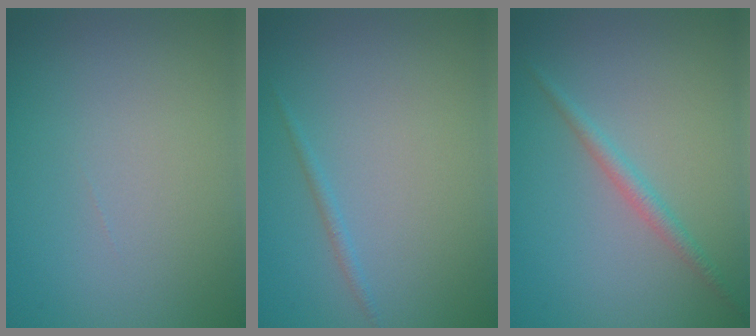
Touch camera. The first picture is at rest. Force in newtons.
{"total": 0.8, "press": 0.8, "slide": 0.1}
{"total": 1.6, "press": 1.6, "slide": 0.1}